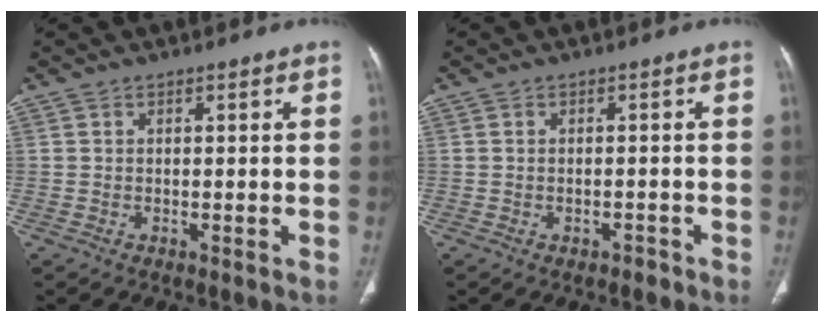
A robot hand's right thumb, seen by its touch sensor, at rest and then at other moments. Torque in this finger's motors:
{"motor_torque": [-0.10, -0.10, -0.37, 0.19, -0.03]}